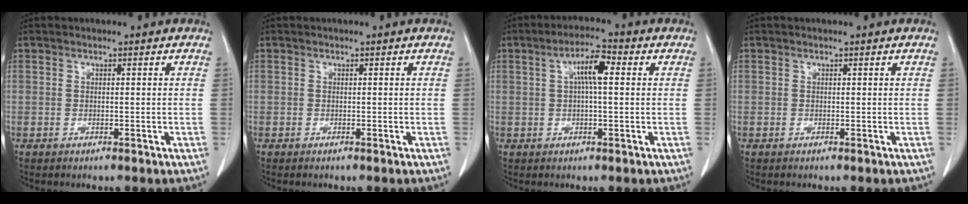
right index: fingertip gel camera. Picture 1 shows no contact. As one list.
[{"total": 0.0}, {"total": 5.3, "force": [1.1, 1.0, 5.1], "torque": [-0.093, 0.015, 0.017]}, {"total": 0.0}]